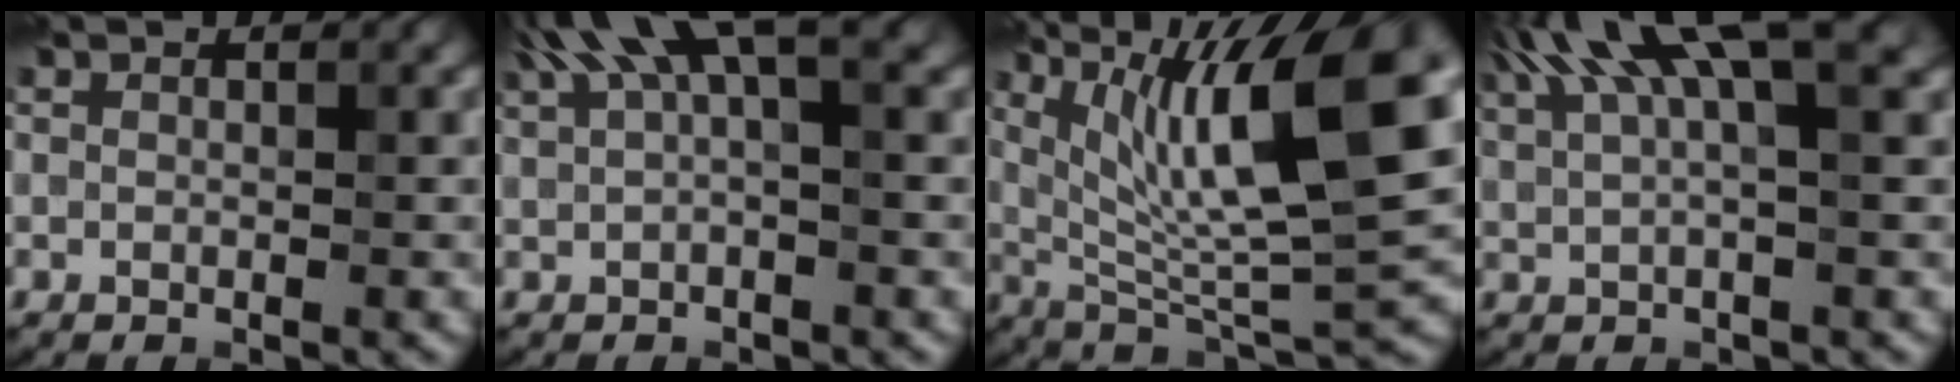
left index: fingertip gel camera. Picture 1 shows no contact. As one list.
[{"total": 6.1, "force": [3.3, 1.5, 4.9], "torque": [-0.085, 0.018, 0.055]}, {"total": 12.8, "force": [3.8, 3.4, 11.7], "torque": [-0.194, 0.004, 0.071]}, {"total": 8.1, "force": [4.0, 1.9, 6.8], "torque": [-0.114, 0.021, 0.071]}]